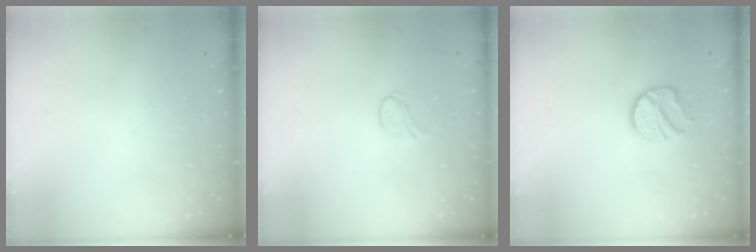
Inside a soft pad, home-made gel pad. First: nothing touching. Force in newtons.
{"total": 6.1, "press": 6.1, "slide": 0.6}
{"total": 11.1, "press": 11.1, "slide": 0.9}